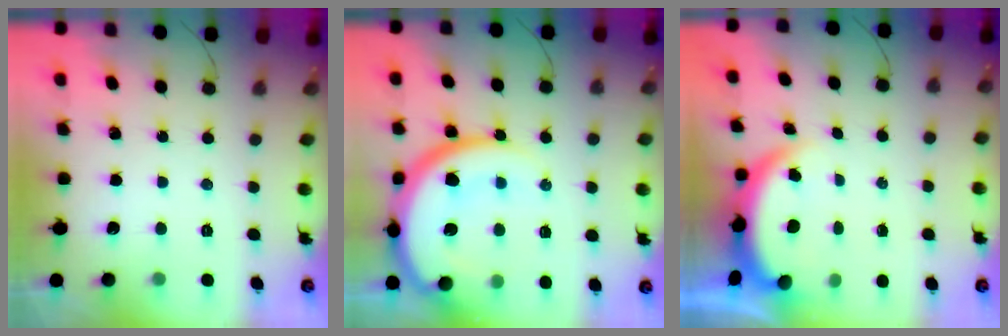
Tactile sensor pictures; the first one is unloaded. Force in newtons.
{"total": 18.1, "press": 18.0, "slide": 1.7}
{"total": 3.9, "press": 3.9, "slide": 0.3}